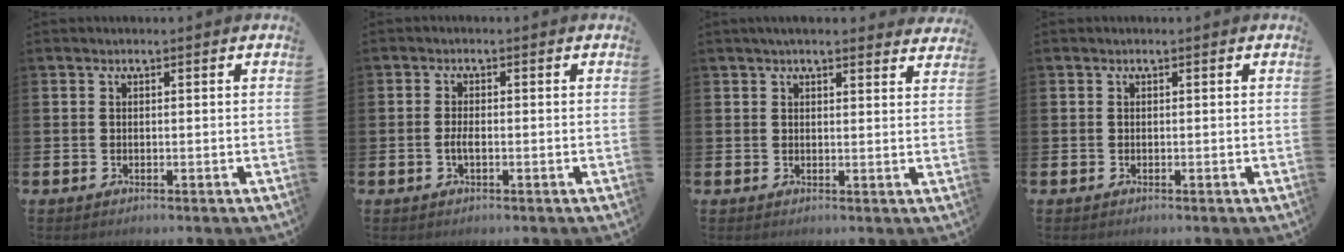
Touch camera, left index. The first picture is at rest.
{"total": 1.7, "force": [-0.5, 0.6, 1.5], "torque": [-0.022, -0.001, -0.011]}
{"total": 3.3, "force": [3.1, 0.5, 0.8], "torque": [-0.008, -0.016, 0.054]}
{"total": 0.0}